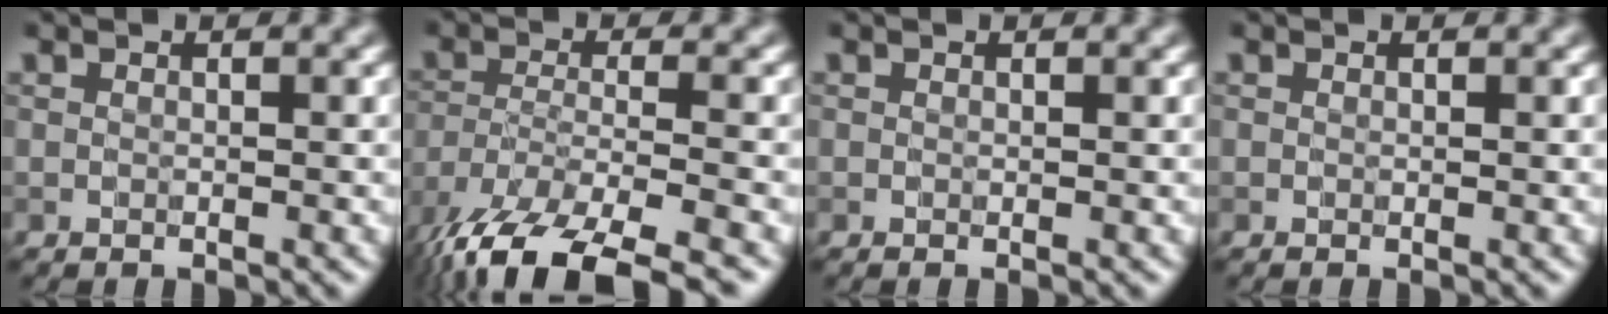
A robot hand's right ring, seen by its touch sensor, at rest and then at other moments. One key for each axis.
{"total": 12.9, "fx": -9.7, "fy": 4.2, "fz": 7.5, "tx": -0.164, "ty": -0.046, "tz": -0.143}
{"total": 0.0}
{"total": 0.0}